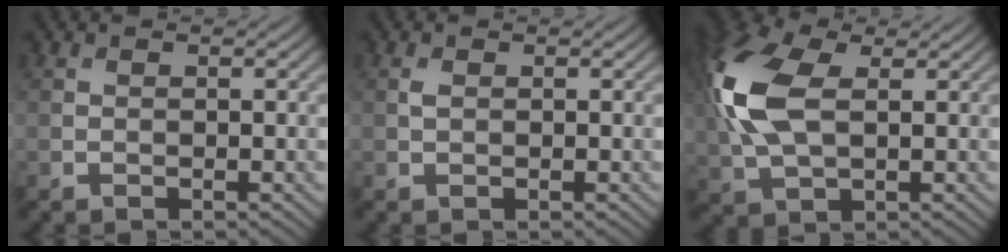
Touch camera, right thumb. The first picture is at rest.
{"total": 0.7, "force": [0.2, 0.4, 0.5], "torque": [-0.015, 0.001, 0.003]}
{"total": 12.4, "force": [2.2, 7.1, 10.0], "torque": [-0.270, 0.016, 0.035]}